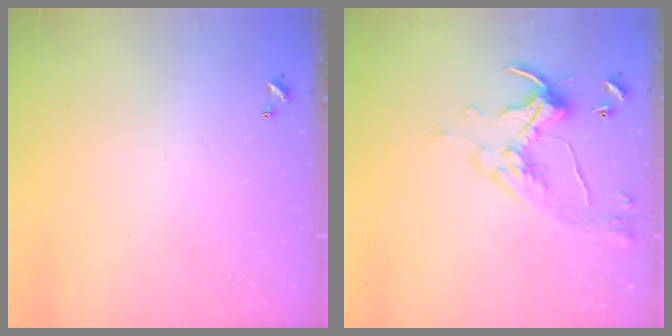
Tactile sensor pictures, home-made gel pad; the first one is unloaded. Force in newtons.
{"total": 7.0, "press": 6.9, "slide": 0.8}